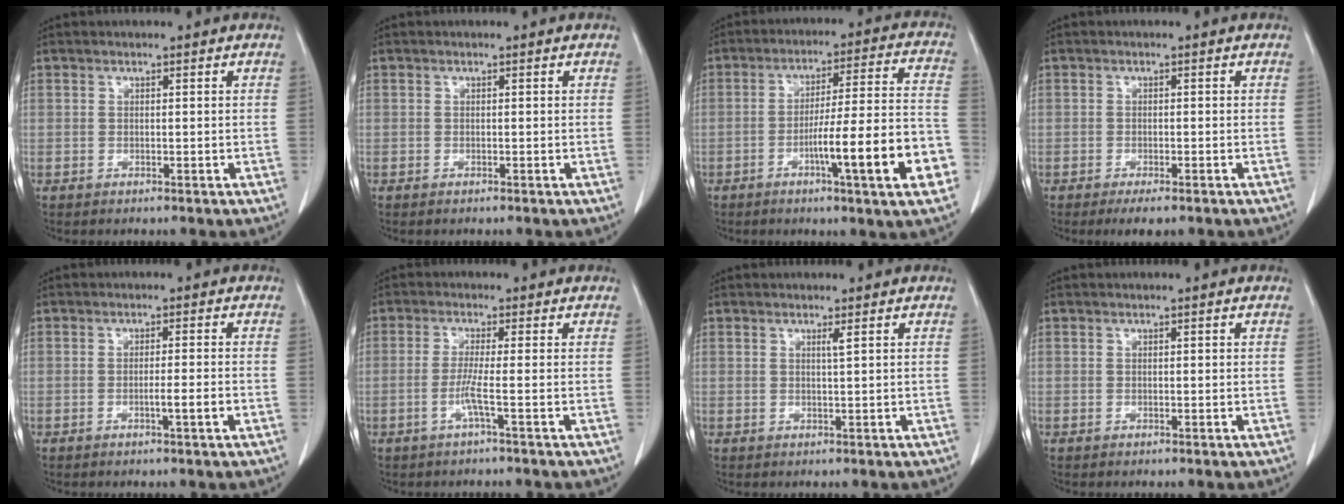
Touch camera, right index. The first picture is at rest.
{"total": 0.0}
{"total": 15.9, "force": [-5.8, 0.4, 14.8], "torque": [-0.200, 0.008, -0.085]}
{"total": 2.8, "force": [-2.0, 1.0, 1.8], "torque": [-0.025, -0.003, -0.025]}
{"total": 2.7, "force": [-1.0, -0.4, 2.5], "torque": [-0.039, -0.002, -0.019]}
{"total": 3.0, "force": [-1.1, -0.9, 2.6], "torque": [-0.057, -0.005, -0.026]}
{"total": 0.9, "force": [0.4, -0.2, 0.7], "torque": [-0.020, -0.005, 0.011]}
{"total": 0.0}